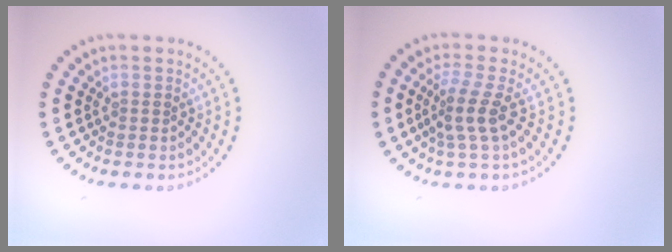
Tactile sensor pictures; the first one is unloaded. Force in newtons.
{"total": 2.6, "press": 1.8, "slide": 1.9}